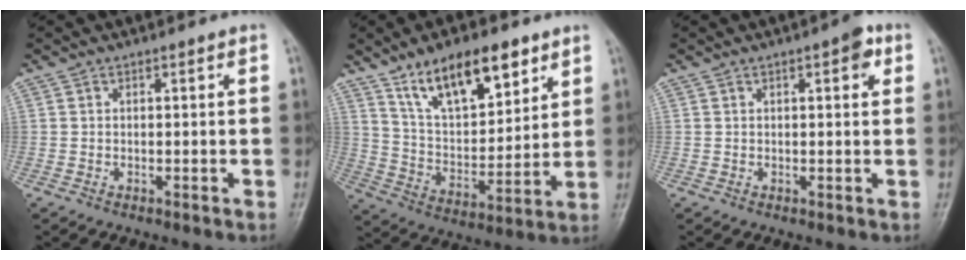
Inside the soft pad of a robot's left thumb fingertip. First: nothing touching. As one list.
[{"total": 16.6, "force": [10.2, 7.3, 10.8], "torque": [-0.139, -0.048, 0.185]}, {"total": 3.2, "force": [1.3, 1.1, 2.7], "torque": [-0.028, 0.001, 0.012]}]